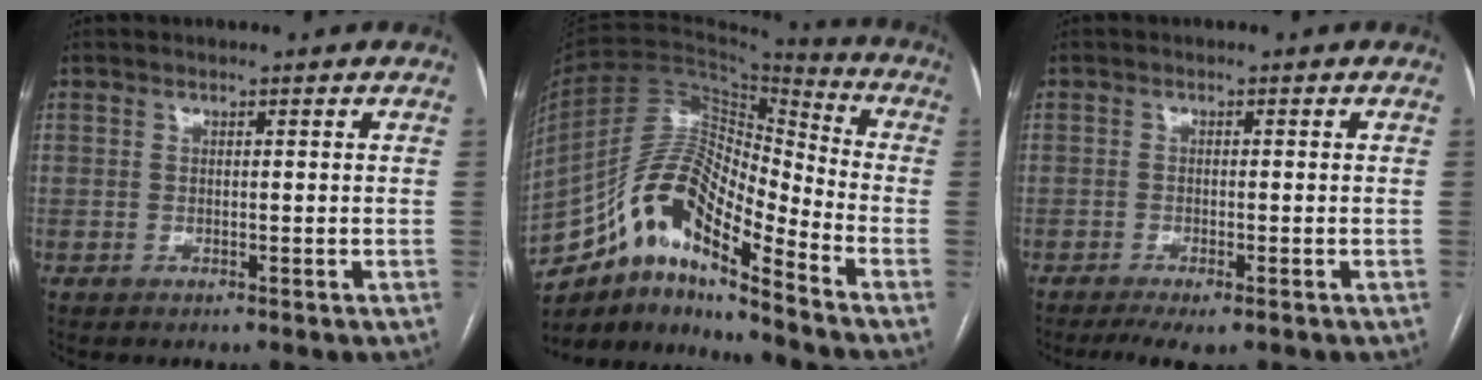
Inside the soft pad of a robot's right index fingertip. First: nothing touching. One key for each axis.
{"total": 15.8, "fx": -10.0, "fy": 3.7, "fz": 11.6, "tx": -0.217, "ty": 0.033, "tz": -0.172}
{"total": 4.8, "fx": -3.5, "fy": 0.9, "fz": 3.1, "tx": -0.046, "ty": -0.011, "tz": -0.051}